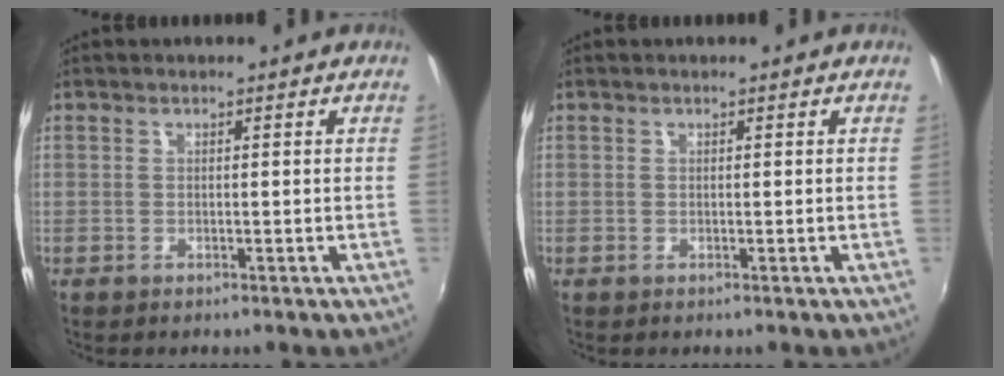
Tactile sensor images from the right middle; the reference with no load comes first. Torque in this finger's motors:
{"motor_torque": [0.00, 0.00, 0.00, 0.00]}